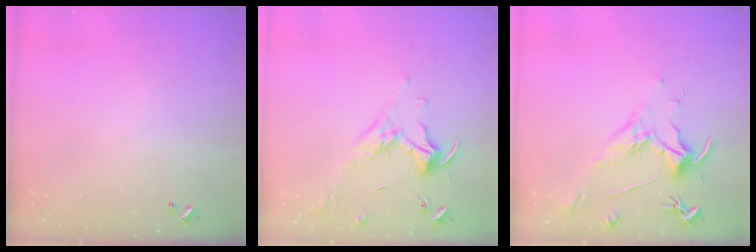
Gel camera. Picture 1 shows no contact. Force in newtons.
{"total": 1.8, "press": 1.6, "slide": 0.9}
{"total": 2.1, "press": 2.0, "slide": 0.8}